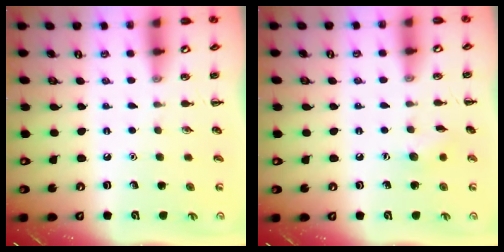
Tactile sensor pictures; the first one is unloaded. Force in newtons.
{"total": 5.5, "press": 5.3, "slide": 1.3}